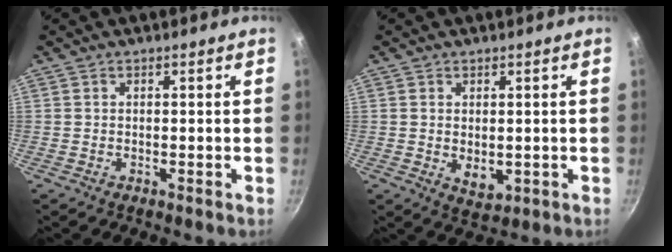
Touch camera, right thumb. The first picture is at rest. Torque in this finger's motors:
{"motor_torque": [-0.48, 0.23, -0.40, 0.33, 0.01]}